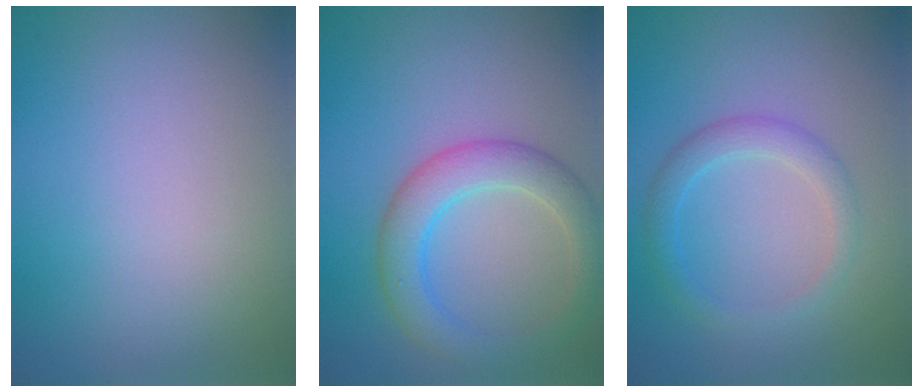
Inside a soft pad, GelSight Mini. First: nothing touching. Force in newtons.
{"total": 4.6, "press": 4.6, "slide": 0.2}
{"total": 2.5, "press": 2.4, "slide": 0.2}